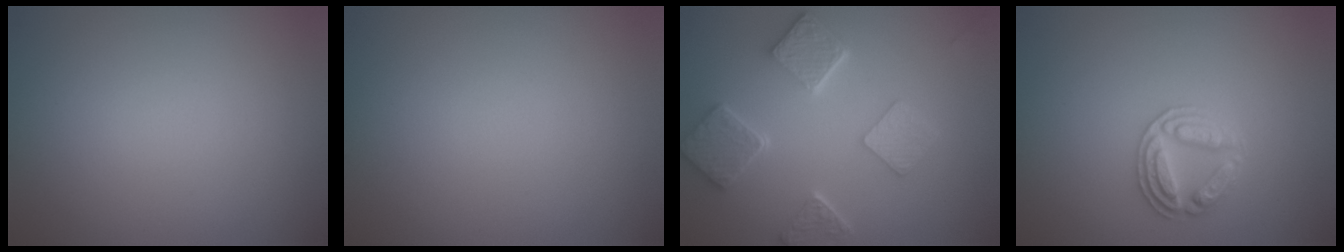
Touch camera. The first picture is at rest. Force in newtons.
{"total": 0.0}
{"total": 5.5, "press": 4.5, "slide": 3.3}
{"total": 2.8, "press": 2.8, "slide": 0.2}